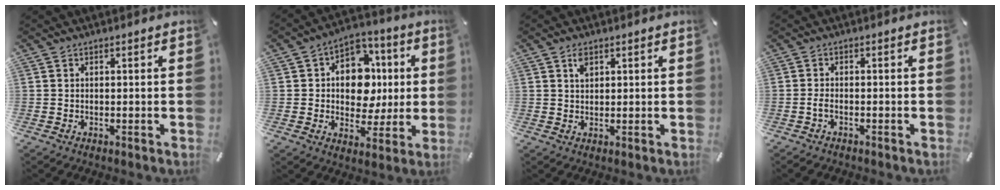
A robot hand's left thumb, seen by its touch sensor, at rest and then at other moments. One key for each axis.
{"total": 12.8, "fx": 0.8, "fy": 10.7, "fz": 6.8, "tx": -0.090, "ty": -0.001, "tz": 0.020}
{"total": 2.3, "fx": 1.3, "fy": 1.4, "fz": 1.3, "tx": -0.022, "ty": -0.002, "tz": 0.022}
{"total": 1.7, "fx": -1.0, "fy": 0.7, "fz": 1.2, "tx": -0.028, "ty": 0.001, "tz": -0.020}